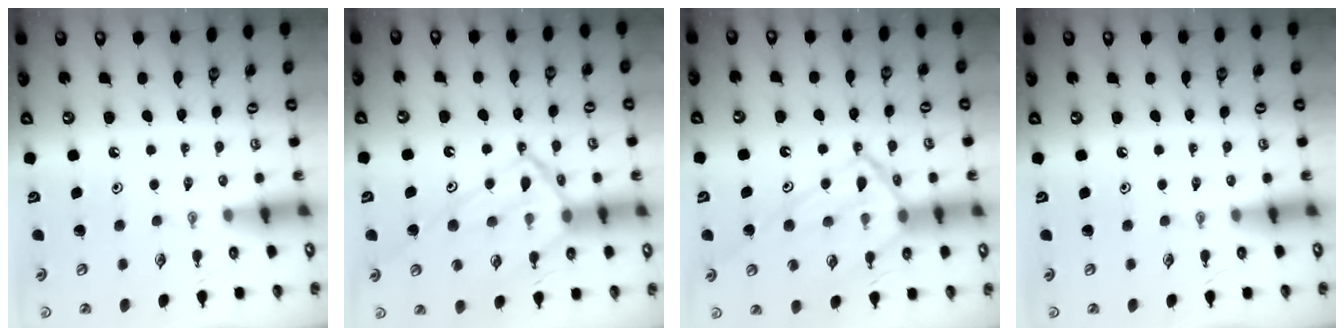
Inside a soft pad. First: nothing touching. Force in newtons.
{"total": 16.6, "press": 16.6, "slide": 1.4}
{"total": 16.6, "press": 16.6, "slide": 1.4}
{"total": 0.0}